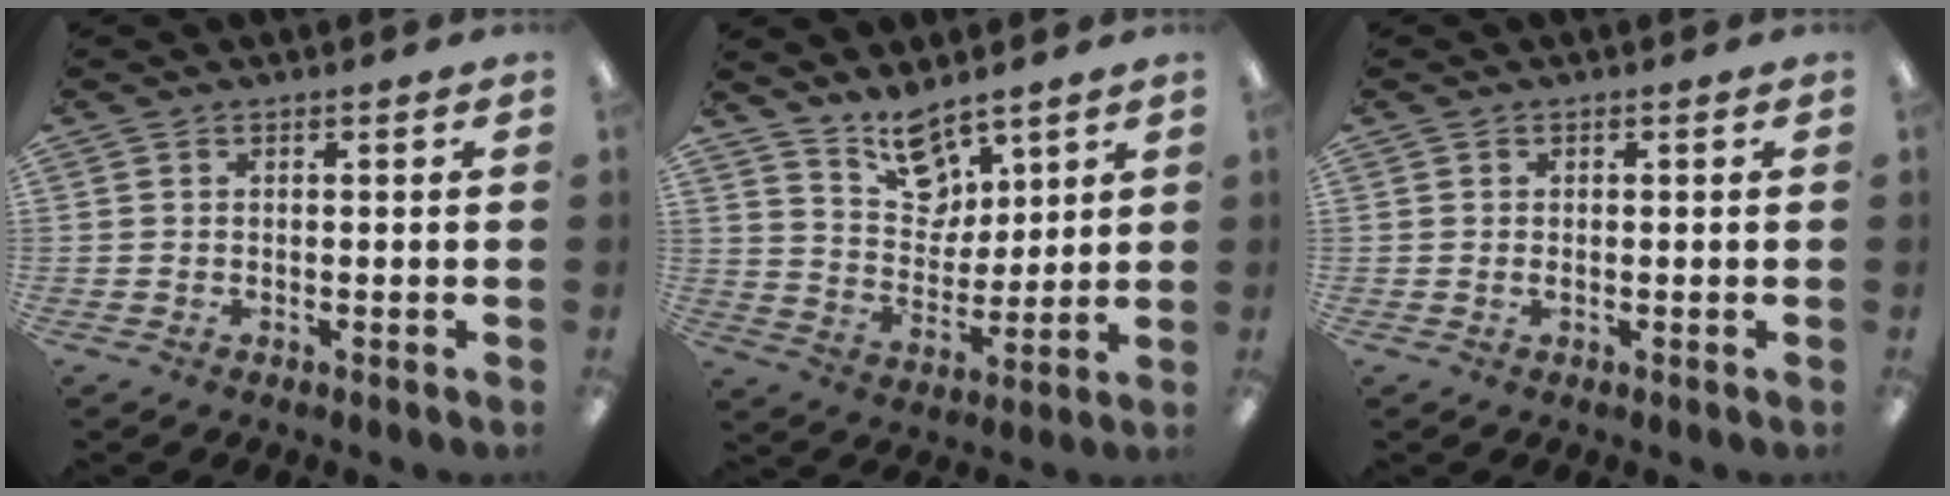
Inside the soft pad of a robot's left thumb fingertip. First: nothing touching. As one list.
[{"total": 11.1, "force": [8.6, 6.0, 3.6], "torque": [-0.057, -0.055, 0.161]}, {"total": 0.7, "force": [0.0, 0.3, 0.6], "torque": [-0.012, 0.002, -0.001]}]